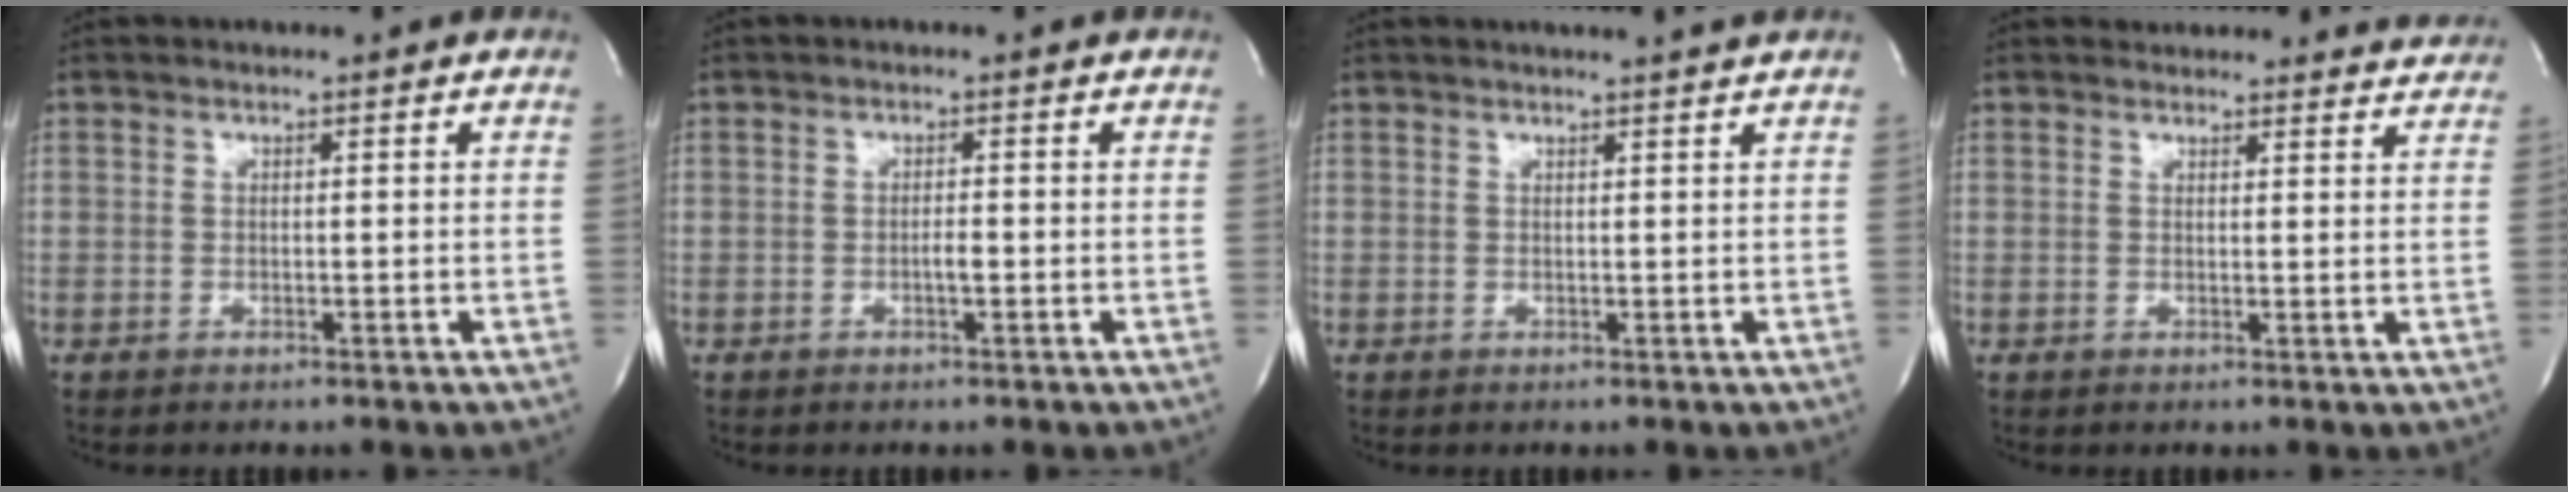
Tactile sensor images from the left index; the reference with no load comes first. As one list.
[{"total": 1.1, "force": [-0.5, 0.1, 1.0], "torque": [-0.024, -0.002, -0.009]}, {"total": 4.1, "force": [3.8, -0.8, 1.4], "torque": [-0.016, 0.006, 0.040]}, {"total": 11.2, "force": [10.9, 2.6, 0.8], "torque": [0.020, 0.000, 0.102]}]